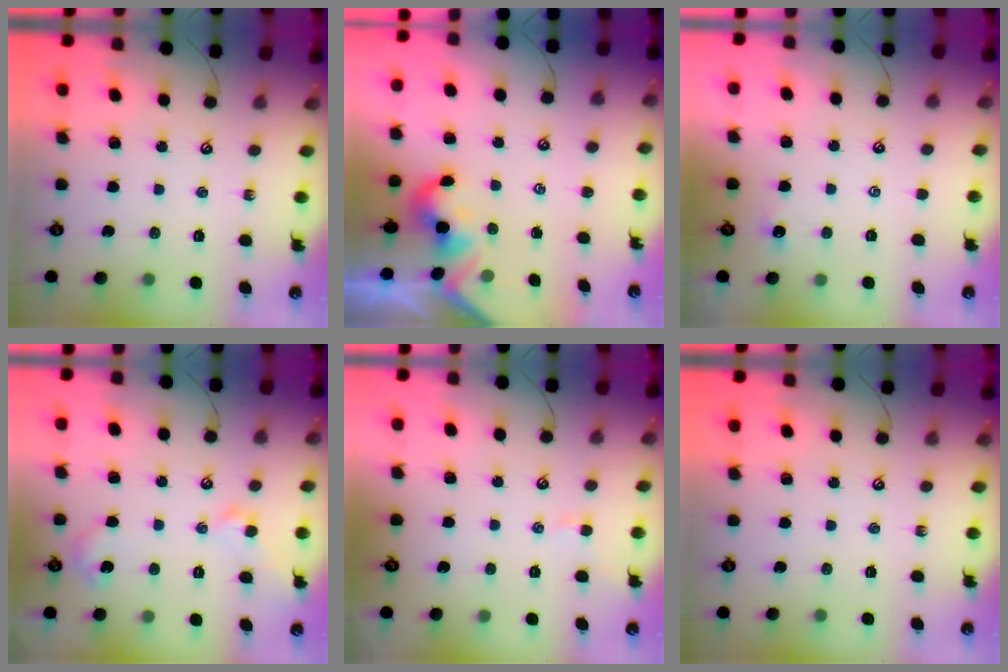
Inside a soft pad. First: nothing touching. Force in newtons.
{"total": 2.0, "press": 1.9, "slide": 0.5}
{"total": 1.4, "press": 1.3, "slide": 0.3}
{"total": 2.1, "press": 2.1, "slide": 0.1}
{"total": 1.0, "press": 0.8, "slide": 0.4}
{"total": 0.0}